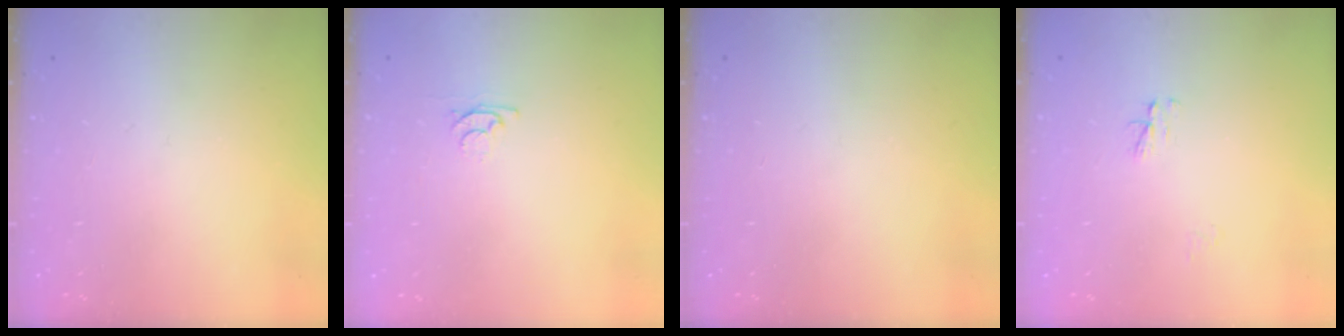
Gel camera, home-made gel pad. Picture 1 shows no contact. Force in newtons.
{"total": 3.1, "press": 3.0, "slide": 0.4}
{"total": 0.0}
{"total": 3.0, "press": 3.0, "slide": 0.4}